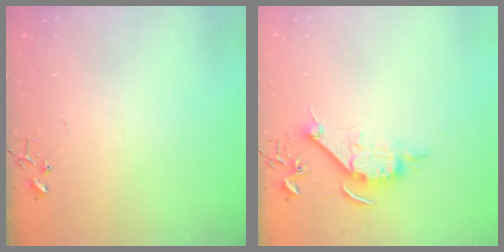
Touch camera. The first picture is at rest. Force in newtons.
{"total": 9.5, "press": 9.5, "slide": 0.9}